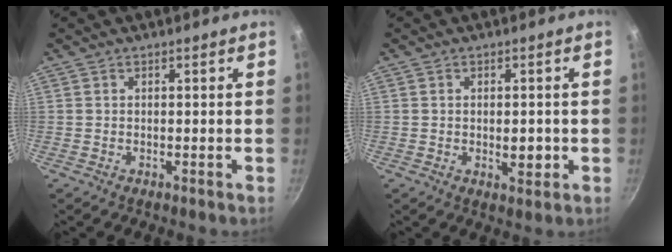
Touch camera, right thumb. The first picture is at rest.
{"total": 3.3, "force": [-0.5, 1.7, 2.8], "torque": [-0.036, -0.003, -0.004]}